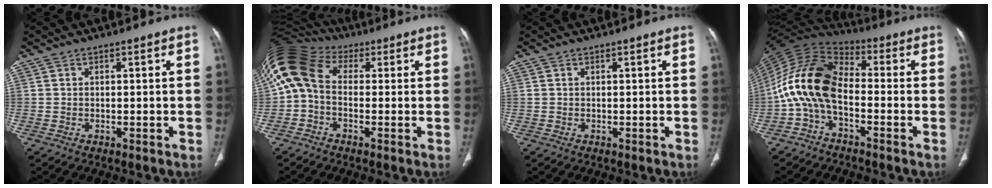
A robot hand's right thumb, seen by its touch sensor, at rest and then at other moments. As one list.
[{"total": 14.4, "force": [1.7, 10.5, 9.7], "torque": [-0.207, 0.049, 0.022]}, {"total": 0.0}, {"total": 13.9, "force": [-2.6, 8.0, 11.1], "torque": [-0.215, 0.057, -0.064]}]